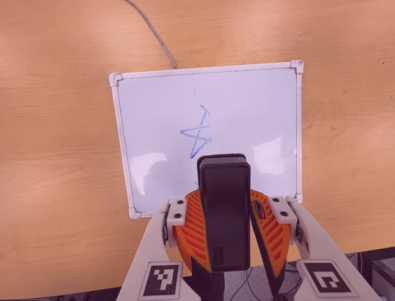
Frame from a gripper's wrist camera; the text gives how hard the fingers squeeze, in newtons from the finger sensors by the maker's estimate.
{"total": 9.5, "left": 9.3, "right": 9.6}